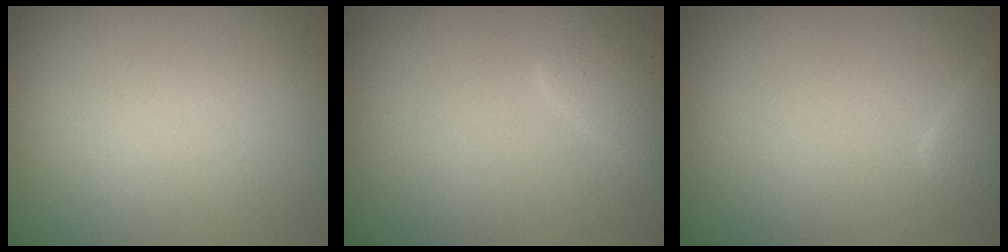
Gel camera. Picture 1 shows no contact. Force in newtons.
{"total": 2.2, "press": 2.2, "slide": 0.1}
{"total": 1.4, "press": 1.4, "slide": 0.1}